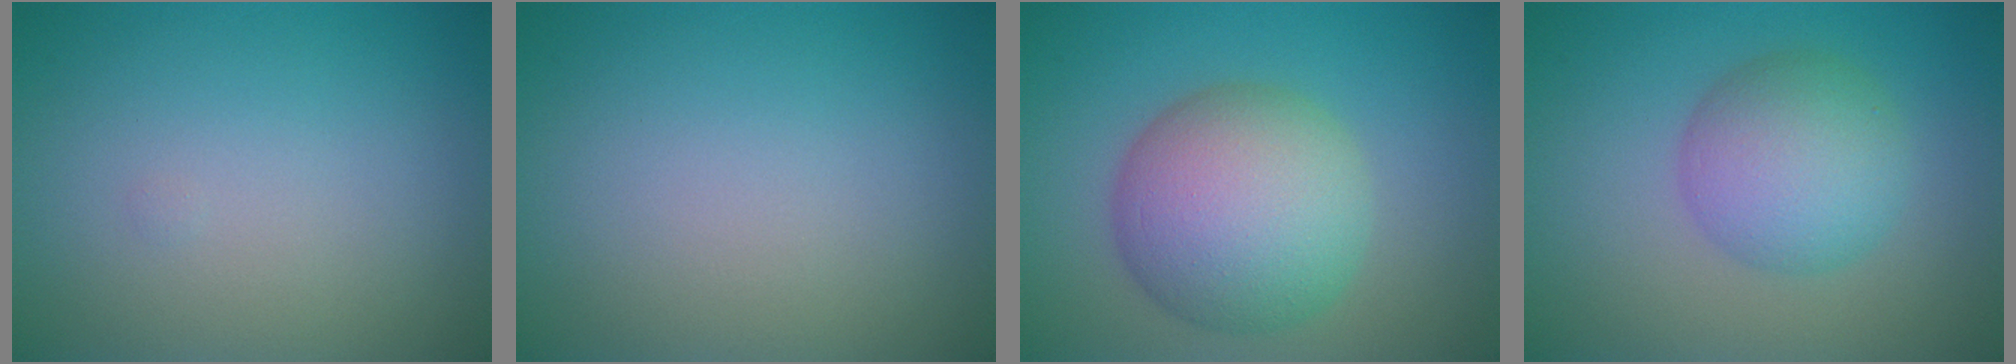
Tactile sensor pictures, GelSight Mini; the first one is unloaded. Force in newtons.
{"total": 0.0}
{"total": 8.6, "press": 8.6, "slide": 0.3}
{"total": 5.3, "press": 5.3, "slide": 0.1}